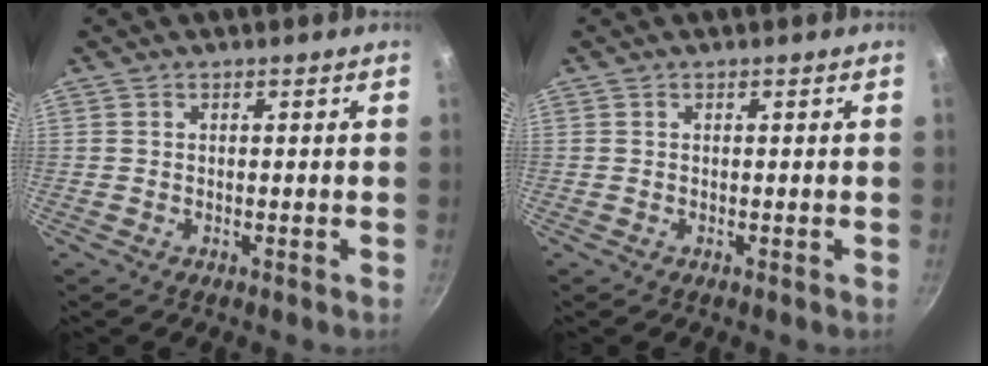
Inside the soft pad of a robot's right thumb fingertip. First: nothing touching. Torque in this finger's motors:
{"motor_torque": [0.00, 0.00, 0.02, 0.00, 0.00]}